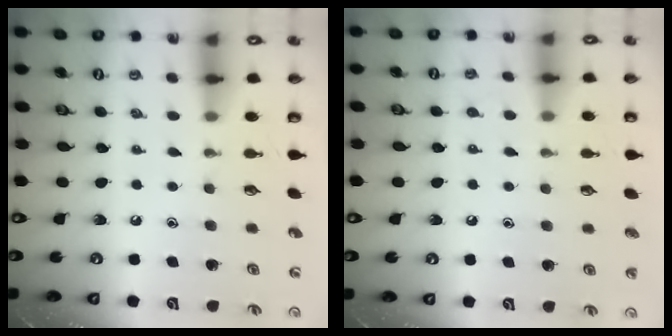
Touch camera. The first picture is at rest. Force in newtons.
{"total": 5.2, "press": 5.2, "slide": 0.6}